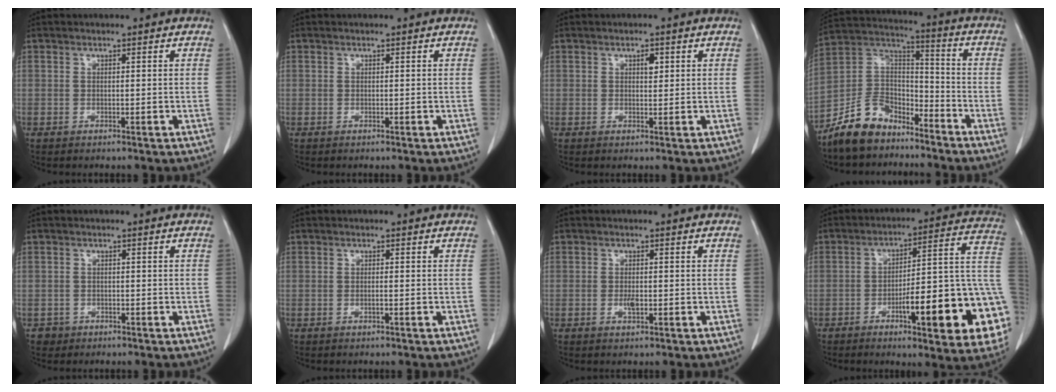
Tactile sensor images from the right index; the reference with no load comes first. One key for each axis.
{"total": 0.0}
{"total": 1.4, "fx": 0.6, "fy": 0.7, "fz": 1.1, "tx": -0.017, "ty": -0.001, "tz": 0.008}
{"total": 11.4, "fx": -8.8, "fy": 6.1, "fz": 3.9, "tx": -0.086, "ty": 0.033, "tz": -0.169}
{"total": 1.7, "fx": -0.9, "fy": 1.4, "fz": -0.2, "tx": 0.000, "ty": 0.007, "tz": -0.019}
{"total": 0.7, "fx": -0.2, "fy": 0.0, "fz": 0.6, "tx": -0.013, "ty": 0.000, "tz": -0.003}
{"total": 1.5, "fx": -0.4, "fy": 0.5, "fz": 1.4, "tx": -0.027, "ty": -0.001, "tz": -0.006}
{"total": 21.4, "fx": -6.5, "fy": 3.4, "fz": 20.1, "tx": -0.185, "ty": 0.023, "tz": -0.080}